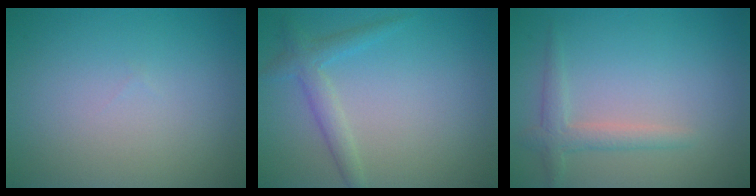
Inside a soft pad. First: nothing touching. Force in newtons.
{"total": 2.3, "press": 2.3, "slide": 0.1}
{"total": 2.1, "press": 2.1, "slide": 0.1}